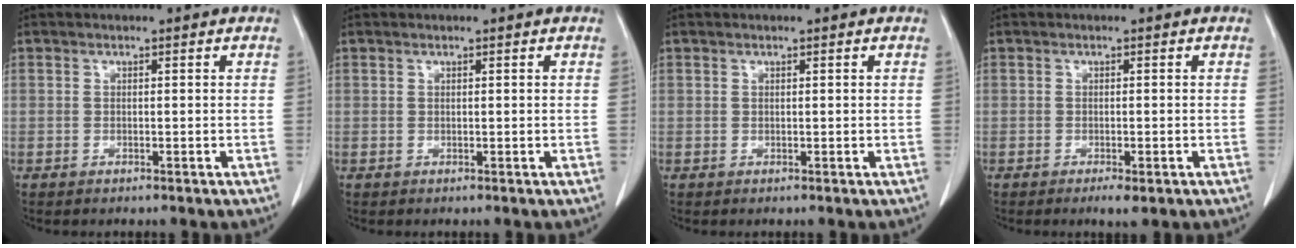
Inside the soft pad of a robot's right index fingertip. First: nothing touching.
{"total": 0.0}
{"total": 0.0}
{"total": 2.3, "force": [-1.3, 0.5, 1.8], "torque": [-0.023, -0.003, -0.016]}